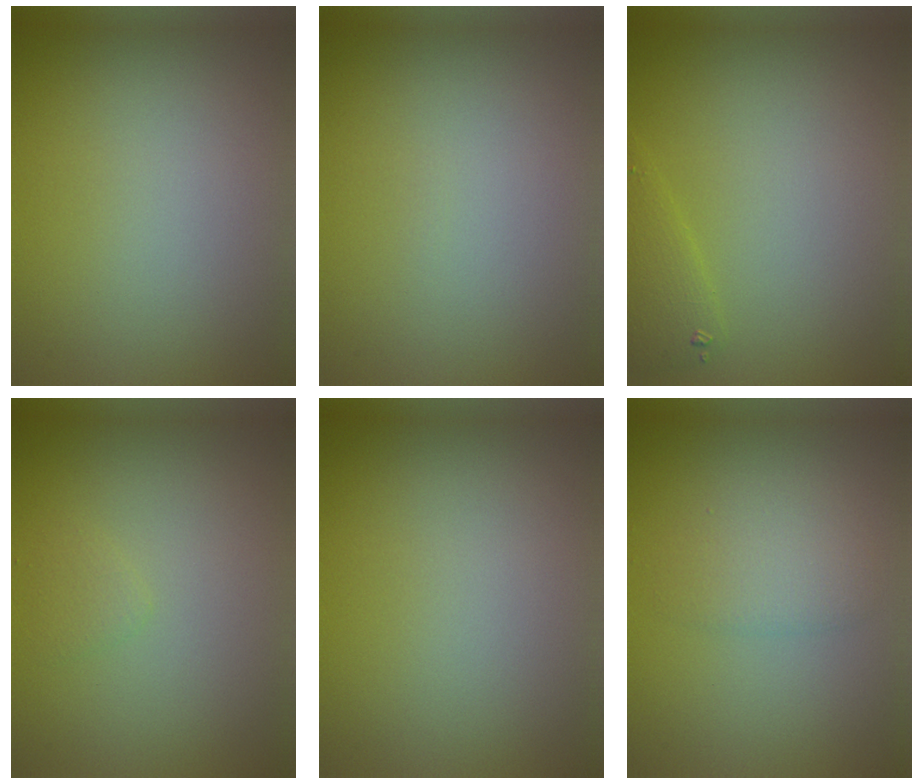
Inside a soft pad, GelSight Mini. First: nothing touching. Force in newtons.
{"total": 0.0}
{"total": 1.7, "press": 1.7, "slide": 0.2}
{"total": 0.8, "press": 0.8, "slide": 0.0}
{"total": 0.0}
{"total": 2.1, "press": 2.1, "slide": 0.1}